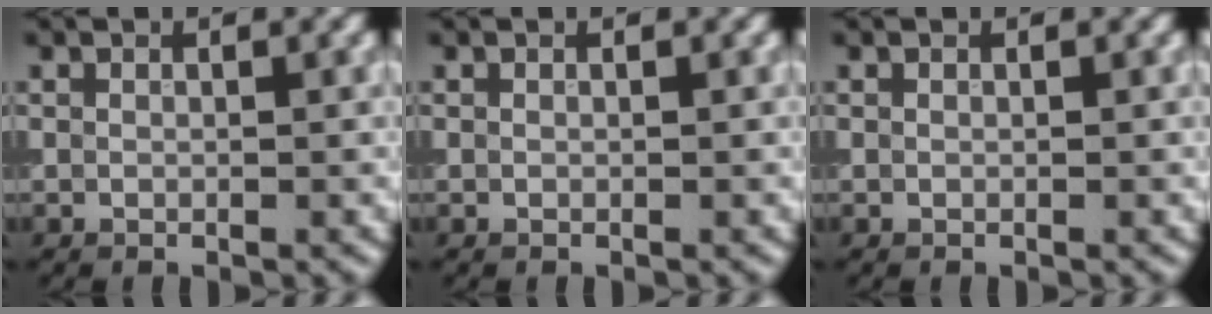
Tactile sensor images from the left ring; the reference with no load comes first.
{"total": 0.0}
{"total": 0.0}